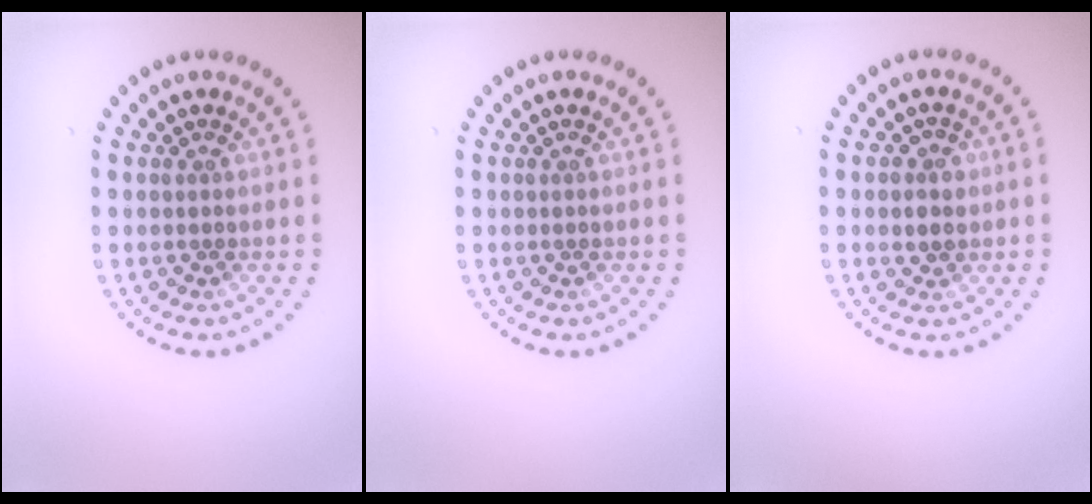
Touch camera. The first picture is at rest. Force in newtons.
{"total": 0.0}
{"total": 1.4, "press": 1.4, "slide": 0.4}